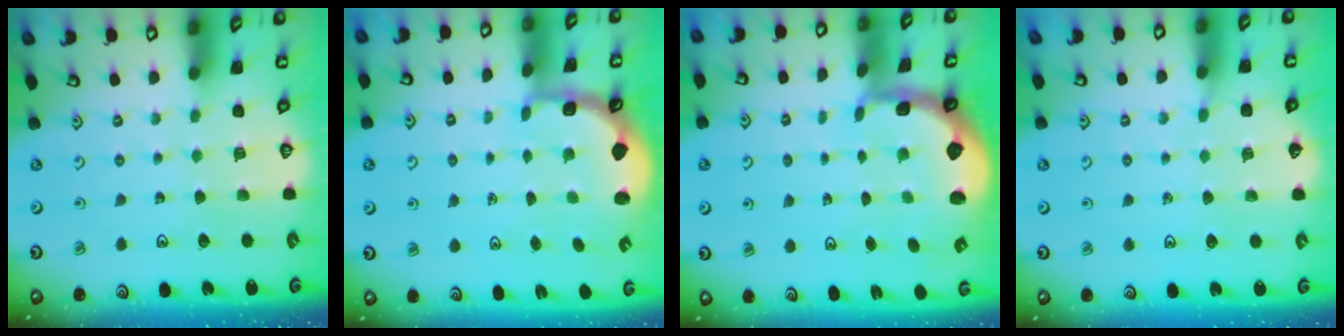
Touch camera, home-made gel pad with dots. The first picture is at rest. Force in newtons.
{"total": 2.2, "press": 1.9, "slide": 1.1}
{"total": 2.3, "press": 1.5, "slide": 1.8}
{"total": 4.0, "press": 4.0, "slide": 0.6}